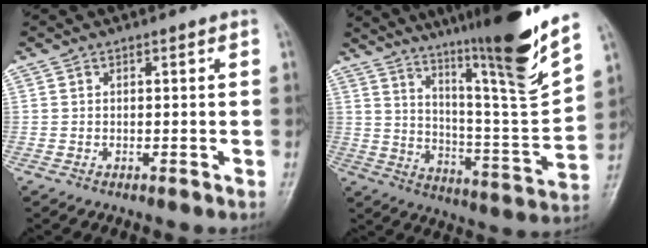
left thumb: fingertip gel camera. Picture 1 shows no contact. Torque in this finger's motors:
{"motor_torque": [3.11, 0.73, 1.39, -1.38, 0.42]}